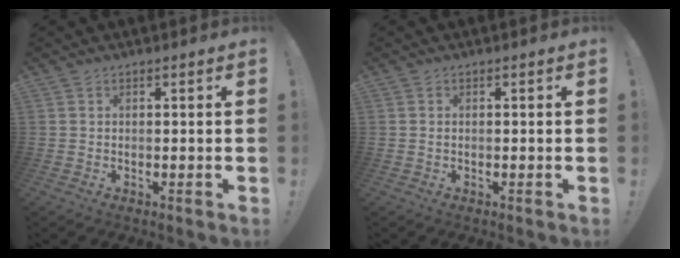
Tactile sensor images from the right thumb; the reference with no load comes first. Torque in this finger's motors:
{"motor_torque": [-0.17, -0.05, -0.02, 0.13, -0.01]}